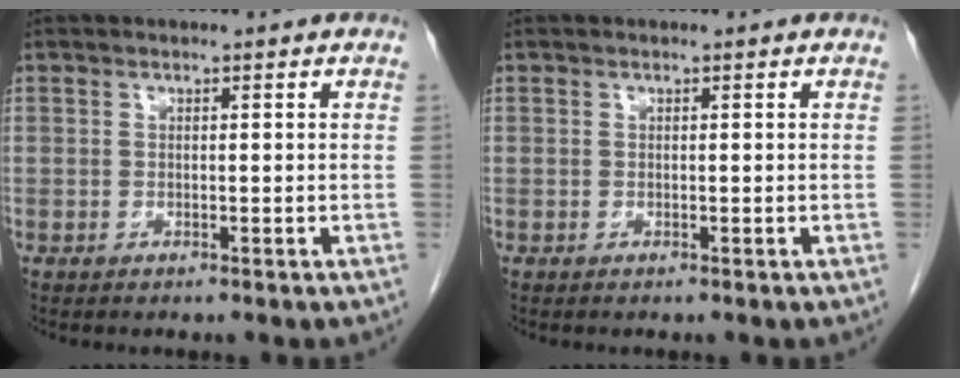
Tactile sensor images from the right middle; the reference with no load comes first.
{"total": 0.0}